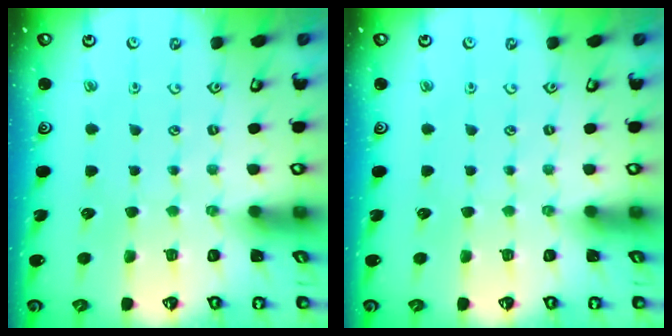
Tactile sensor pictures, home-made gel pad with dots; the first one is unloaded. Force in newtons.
{"total": 0.0}